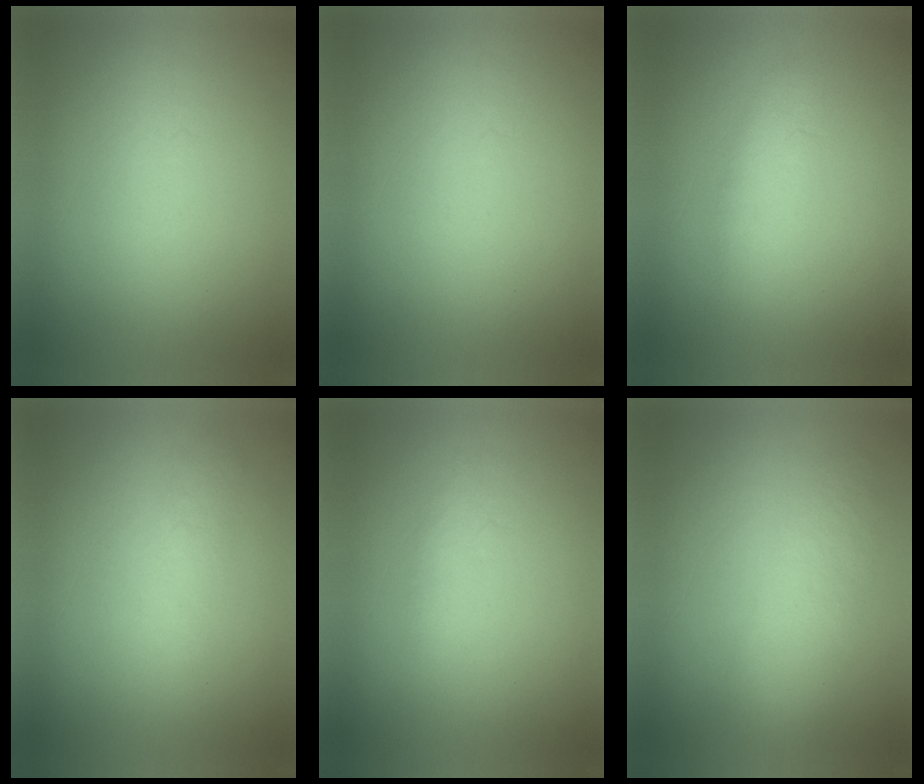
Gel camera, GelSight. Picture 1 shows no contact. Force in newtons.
{"total": 0.0}
{"total": 2.3}
{"total": 1.9}
{"total": 1.2}
{"total": 4.3}